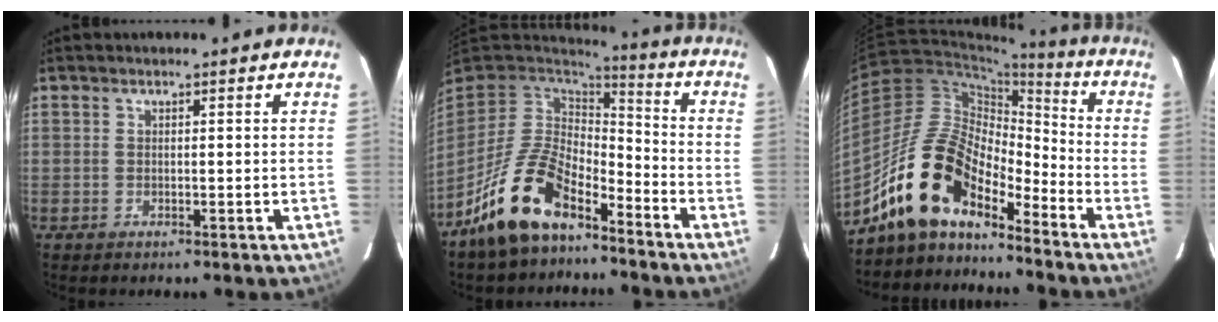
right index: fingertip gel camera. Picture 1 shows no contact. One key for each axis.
{"total": 15.1, "fx": -9.9, "fy": 7.1, "fz": 8.8, "tx": -0.184, "ty": 0.002, "tz": -0.179}
{"total": 15.5, "fx": -12.1, "fy": 5.9, "fz": 7.6, "tx": -0.136, "ty": 0.013, "tz": -0.239}